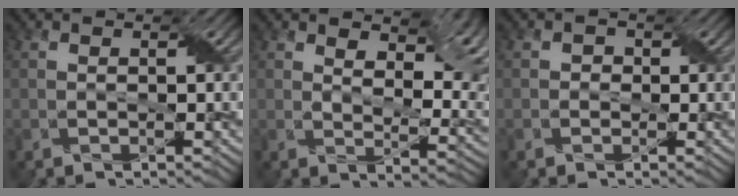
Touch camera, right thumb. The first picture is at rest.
{"total": 10.7, "force": [5.2, 5.0, 7.9], "torque": [-0.118, -0.005, 0.089]}
{"total": 1.2, "force": [-0.1, 1.2, 0.1], "torque": [0.003, 0.001, -0.006]}